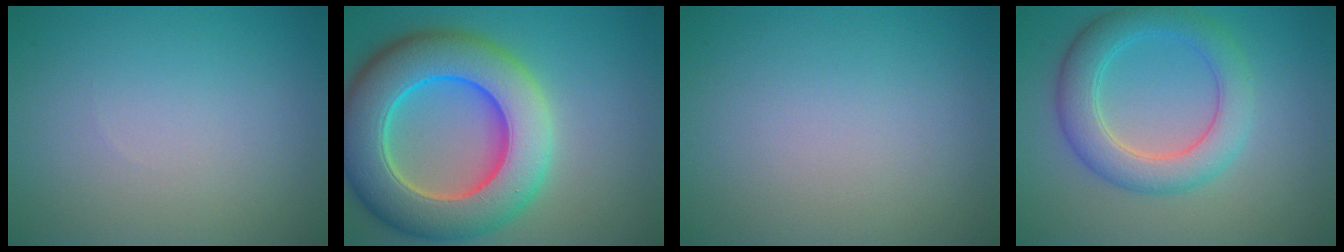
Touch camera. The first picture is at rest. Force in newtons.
{"total": 12.2, "press": 12.1, "slide": 0.9}
{"total": 0.0}
{"total": 5.1, "press": 5.1, "slide": 0.2}